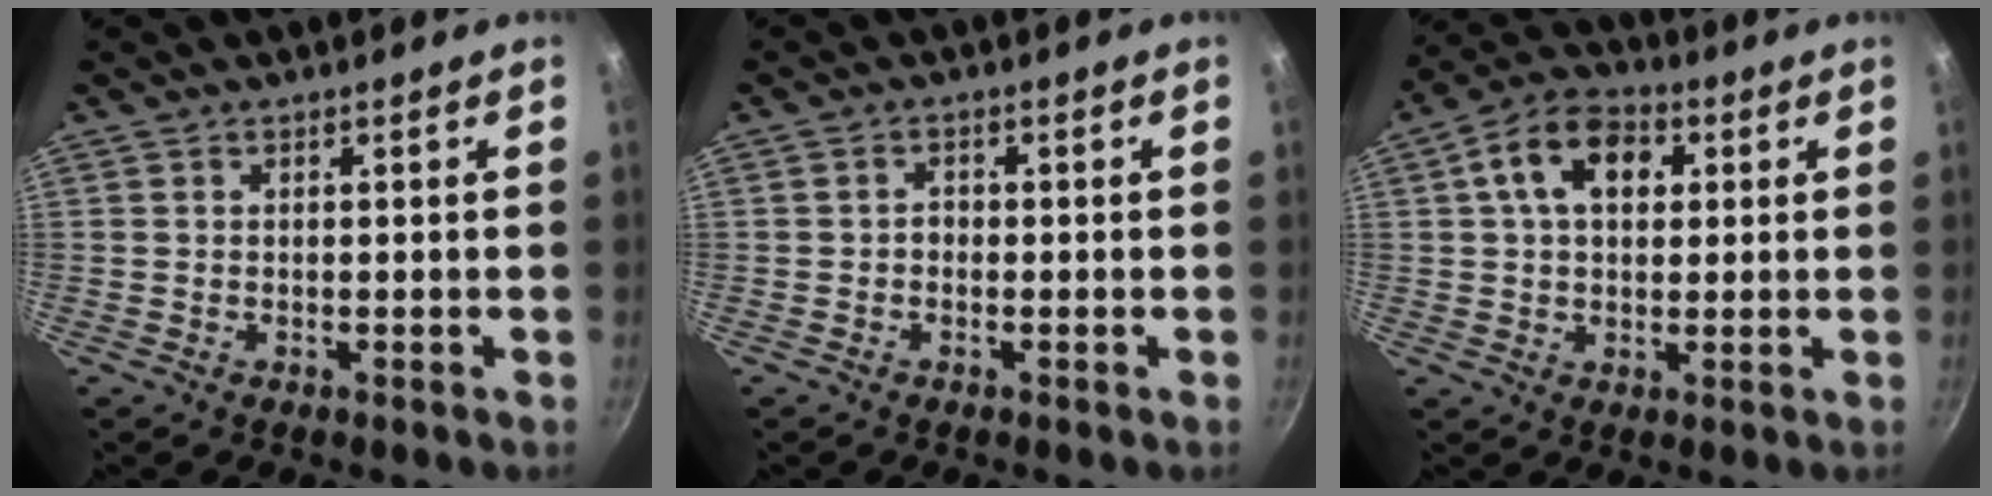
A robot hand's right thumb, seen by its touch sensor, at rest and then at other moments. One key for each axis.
{"total": 1.3, "fx": -0.5, "fy": 1.0, "fz": 0.7, "tx": -0.006, "ty": 0.009, "tz": -0.010}
{"total": 11.3, "fx": 3.1, "fy": 7.6, "fz": 7.7, "tx": -0.109, "ty": 0.014, "tz": 0.038}